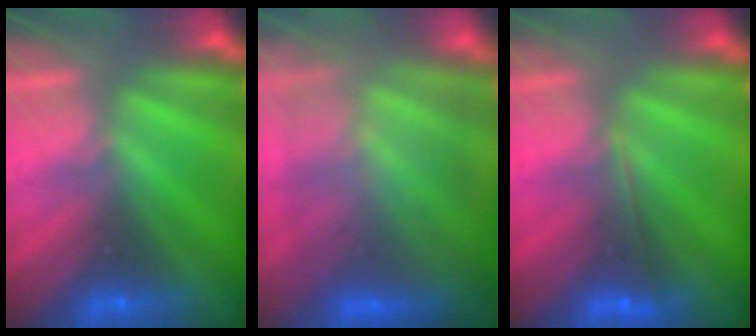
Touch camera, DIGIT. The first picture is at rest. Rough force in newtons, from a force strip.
{"total": 14.6}
{"total": 1.8}